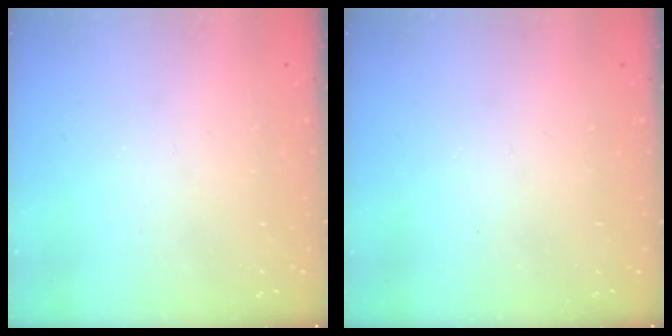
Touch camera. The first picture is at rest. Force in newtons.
{"total": 0.0}